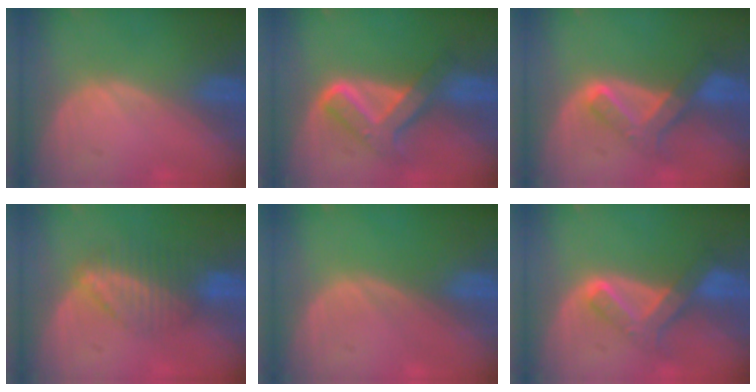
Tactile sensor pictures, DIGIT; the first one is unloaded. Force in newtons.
{"total": 6.9, "press": 6.8, "slide": 0.7}
{"total": 6.6, "press": 5.8, "slide": 3.0}
{"total": 6.9, "press": 6.0, "slide": 3.5}
{"total": 0.0}
{"total": 6.6, "press": 5.8, "slide": 3.0}